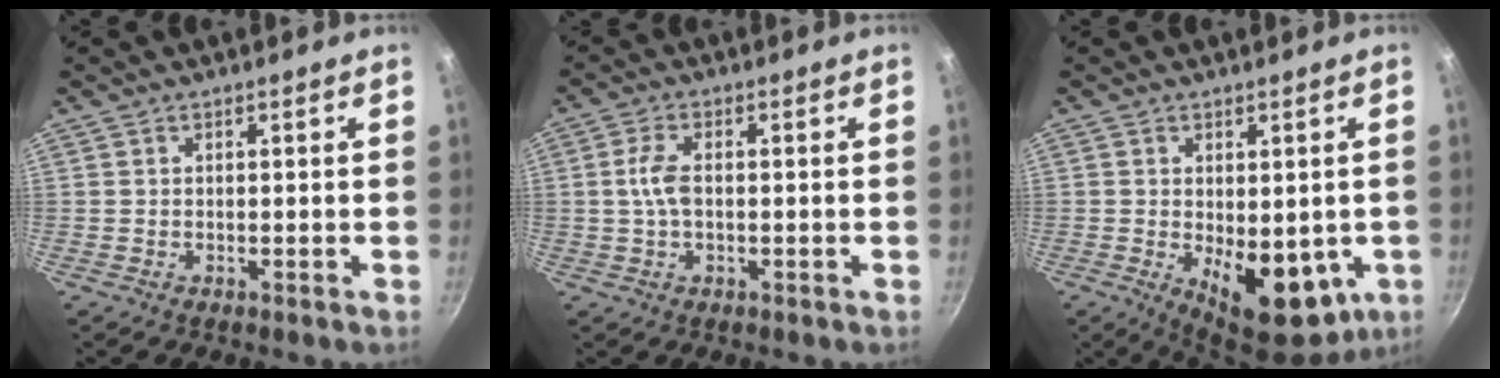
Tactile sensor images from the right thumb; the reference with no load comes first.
{"total": 4.5, "force": [-0.1, 2.4, 3.8], "torque": [-0.077, 0.011, -0.006]}
{"total": 14.4, "force": [-3.0, 7.7, 11.8], "torque": [-0.128, -0.020, -0.023]}